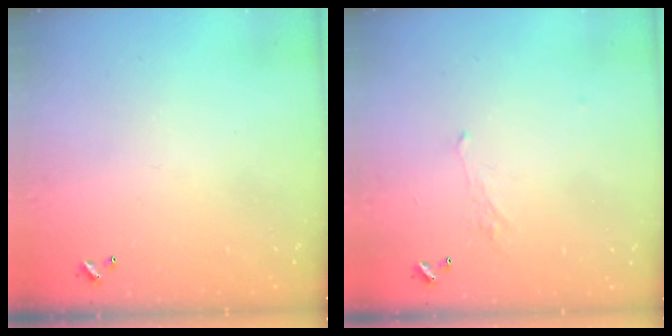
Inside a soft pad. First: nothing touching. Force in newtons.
{"total": 1.7, "press": 1.6, "slide": 0.6}